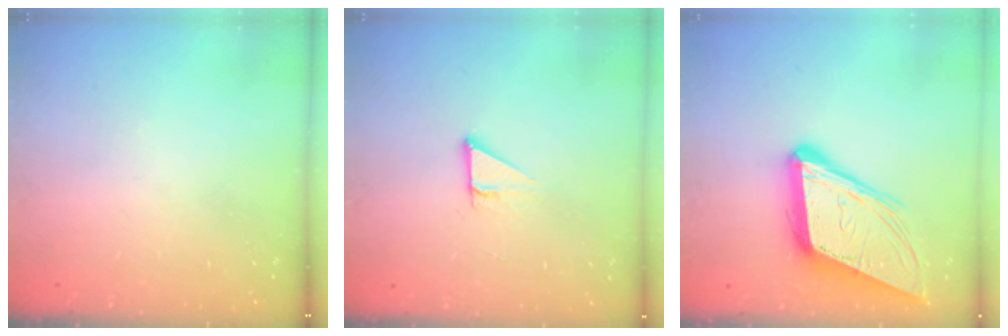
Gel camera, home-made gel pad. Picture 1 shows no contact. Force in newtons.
{"total": 3.7, "press": 3.7, "slide": 0.2}
{"total": 15.8, "press": 15.2, "slide": 4.2}